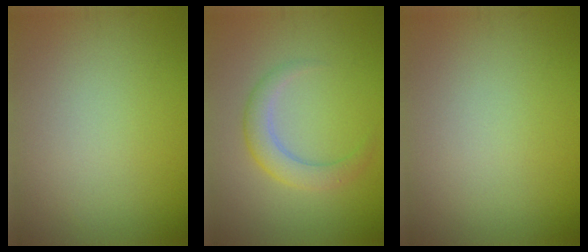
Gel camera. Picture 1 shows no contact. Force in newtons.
{"total": 2.8, "press": 2.8, "slide": 0.1}
{"total": 0.0}